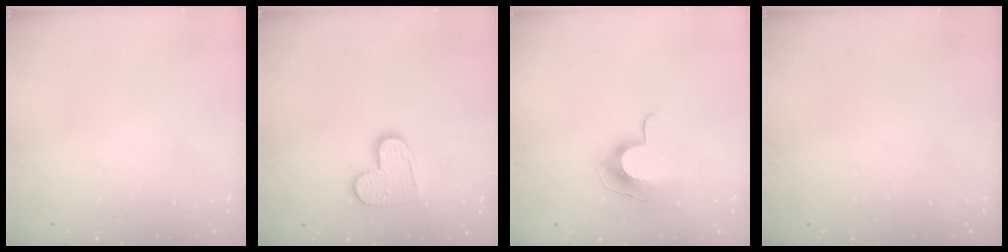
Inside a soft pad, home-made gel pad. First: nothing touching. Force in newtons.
{"total": 9.7, "press": 9.7, "slide": 0.5}
{"total": 9.6, "press": 9.6, "slide": 0.3}
{"total": 0.0}